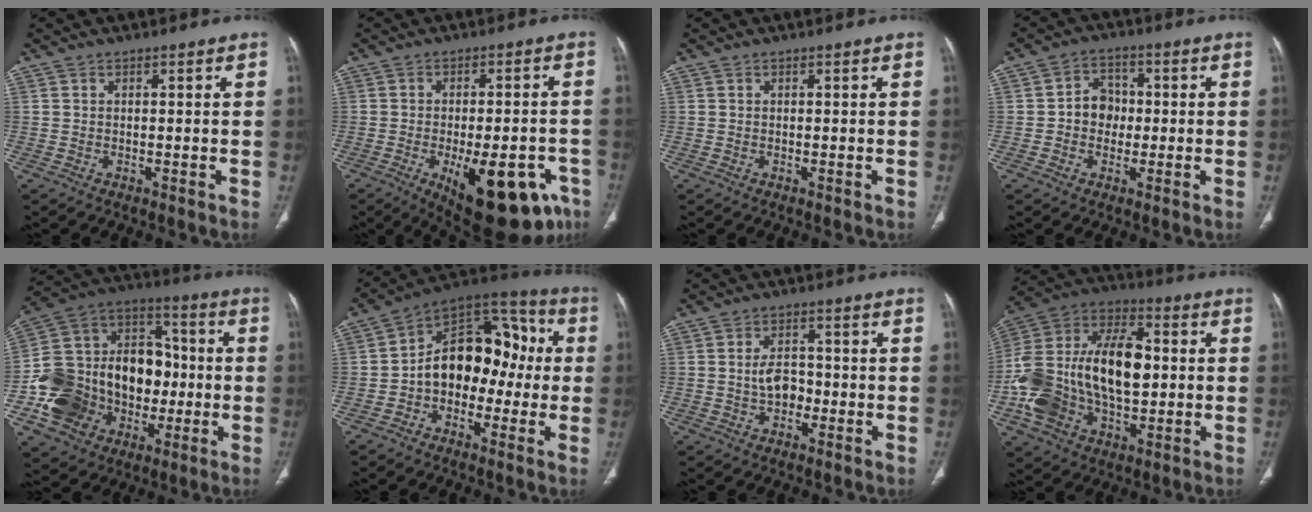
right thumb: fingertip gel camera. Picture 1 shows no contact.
{"total": 20.4, "force": [-8.9, 8.6, 16.1], "torque": [-0.154, 0.011, -0.106]}
{"total": 0.0}
{"total": 5.9, "force": [-0.3, 5.1, 3.0], "torque": [-0.017, 0.015, -0.014]}
{"total": 26.1, "force": [-4.8, 20.3, 15.7], "torque": [-0.255, 0.066, -0.063]}
{"total": 16.9, "force": [-1.4, 11.6, 12.1], "torque": [-0.133, 0.057, -0.037]}
{"total": 5.0, "force": [-0.9, 3.4, 3.4], "torque": [-0.051, 0.019, -0.018]}
{"total": 26.3, "force": [-0.9, 16.1, 20.7], "torque": [-0.397, 0.027, -0.010]}